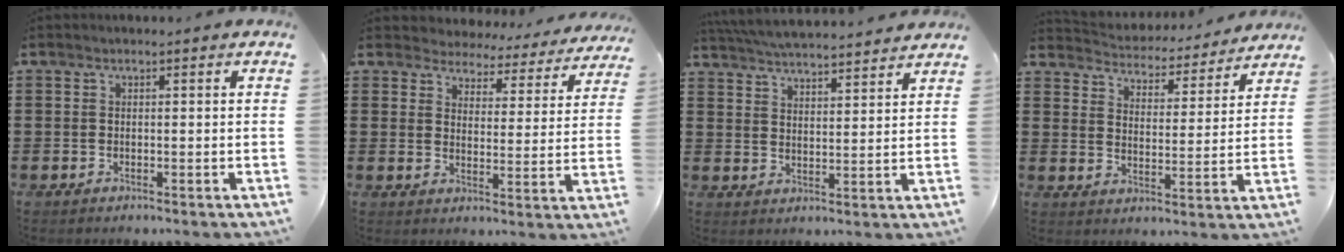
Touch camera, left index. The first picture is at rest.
{"total": 4.1, "force": [4.0, 0.7, -0.3], "torque": [-0.022, -0.030, 0.066]}
{"total": 5.1, "force": [5.0, -0.1, 0.9], "torque": [-0.036, -0.028, 0.089]}
{"total": 4.3, "force": [4.2, 0.3, 0.0], "torque": [-0.027, -0.037, 0.068]}